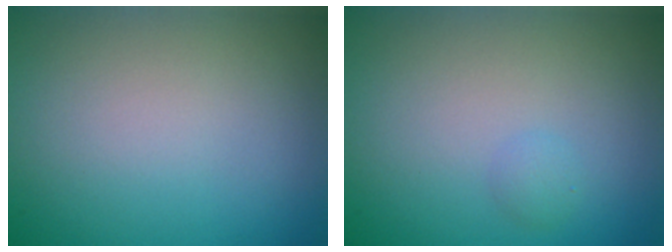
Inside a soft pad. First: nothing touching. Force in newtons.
{"total": 0.8, "press": 0.8, "slide": 0.1}